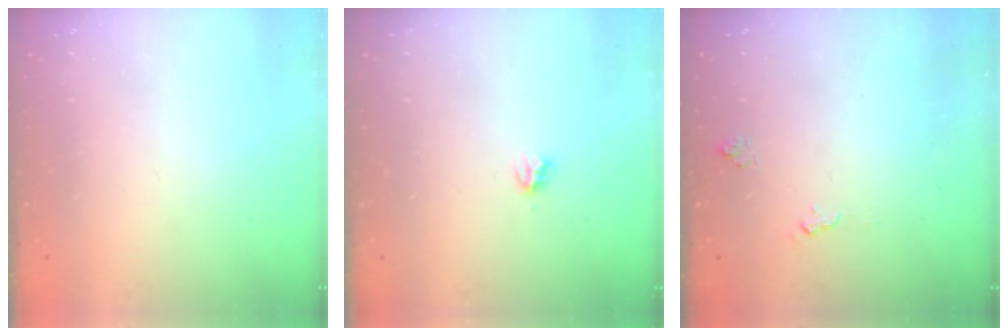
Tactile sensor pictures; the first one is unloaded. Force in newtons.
{"total": 2.7, "press": 2.7, "slide": 0.2}
{"total": 4.7, "press": 4.7, "slide": 0.5}